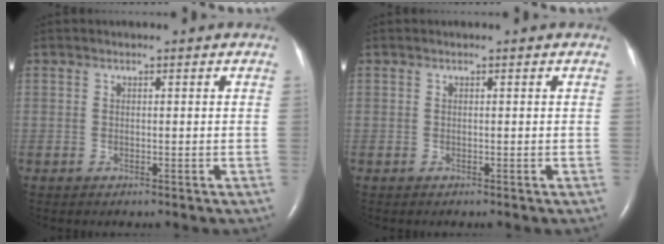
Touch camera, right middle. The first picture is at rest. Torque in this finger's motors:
{"motor_torque": [0.00, 0.00, 0.00, 0.00]}